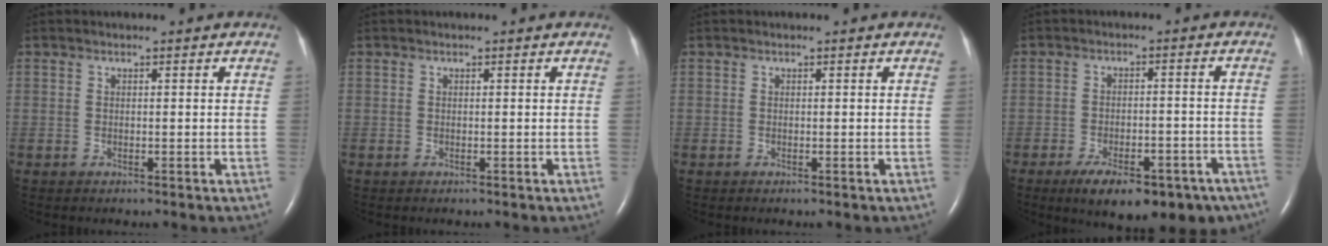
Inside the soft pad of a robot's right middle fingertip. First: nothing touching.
{"total": 0.0}
{"total": 0.0}
{"total": 15.1, "force": [-10.6, 6.3, 8.7], "torque": [-0.102, 0.007, -0.142]}